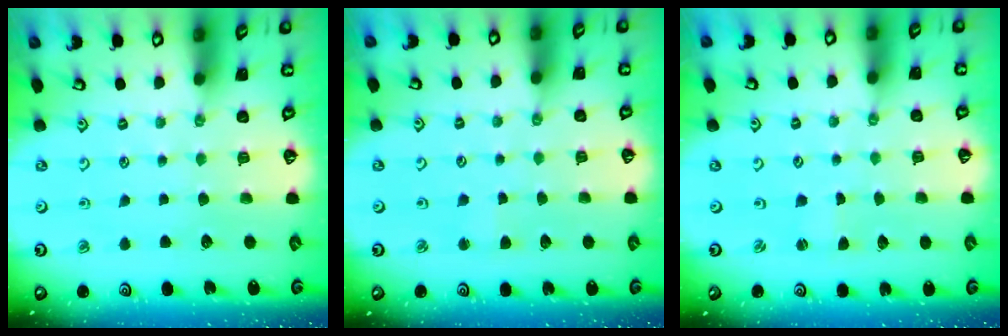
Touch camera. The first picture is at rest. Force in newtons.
{"total": 1.9, "press": 1.9, "slide": 0.3}
{"total": 0.0}